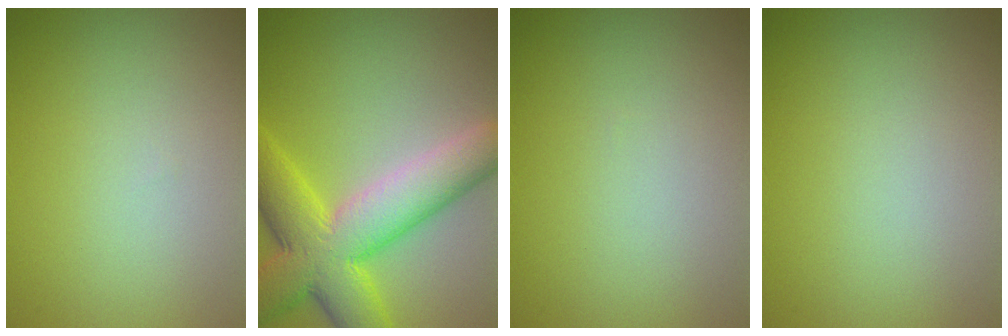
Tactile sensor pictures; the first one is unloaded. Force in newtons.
{"total": 9.6, "press": 9.6, "slide": 0.1}
{"total": 0.0}
{"total": 0.0}